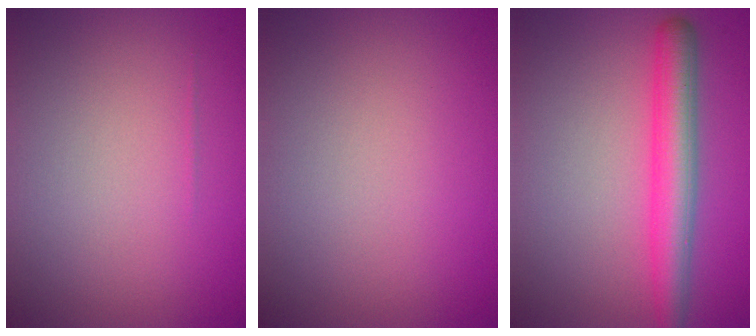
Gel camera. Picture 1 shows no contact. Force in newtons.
{"total": 0.0}
{"total": 4.6, "press": 4.6, "slide": 0.2}